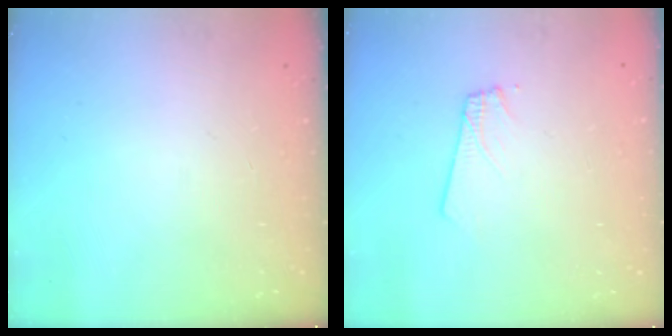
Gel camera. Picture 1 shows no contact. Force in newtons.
{"total": 2.4, "press": 2.4, "slide": 0.3}